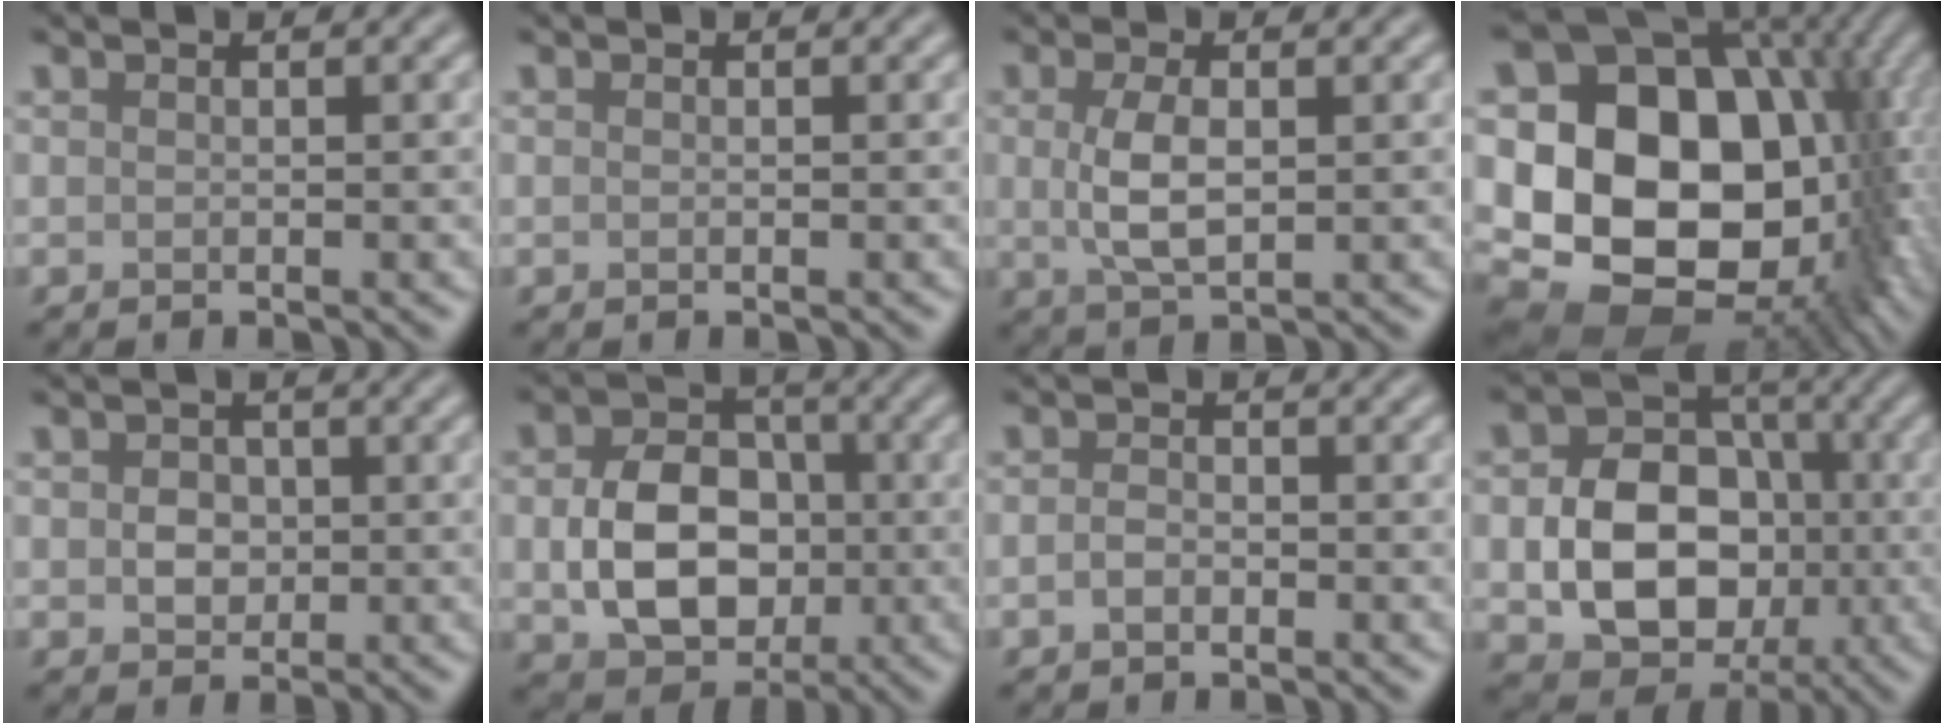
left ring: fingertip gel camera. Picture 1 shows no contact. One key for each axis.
{"total": 0.0}
{"total": 3.8, "fx": 0.3, "fy": 1.7, "fz": 3.4, "tx": -0.076, "ty": -0.001, "tz": 0.007}
{"total": 18.1, "fx": -0.1, "fy": 13.7, "fz": 11.8, "tx": -0.186, "ty": -0.017, "tz": 0.013}
{"total": 2.3, "fx": 0.1, "fy": 1.9, "fz": 1.2, "tx": -0.019, "ty": -0.002, "tz": -0.002}
{"total": 8.1, "fx": -0.6, "fy": 6.1, "fz": 5.3, "tx": -0.100, "ty": -0.007, "tz": -0.007}
{"total": 1.4, "fx": -0.5, "fy": 1.0, "fz": 0.9, "tx": -0.020, "ty": 0.000, "tz": -0.015}
{"total": 9.1, "fx": -1.4, "fy": 6.9, "fz": 5.7, "tx": -0.092, "ty": 0.000, "tz": -0.027}